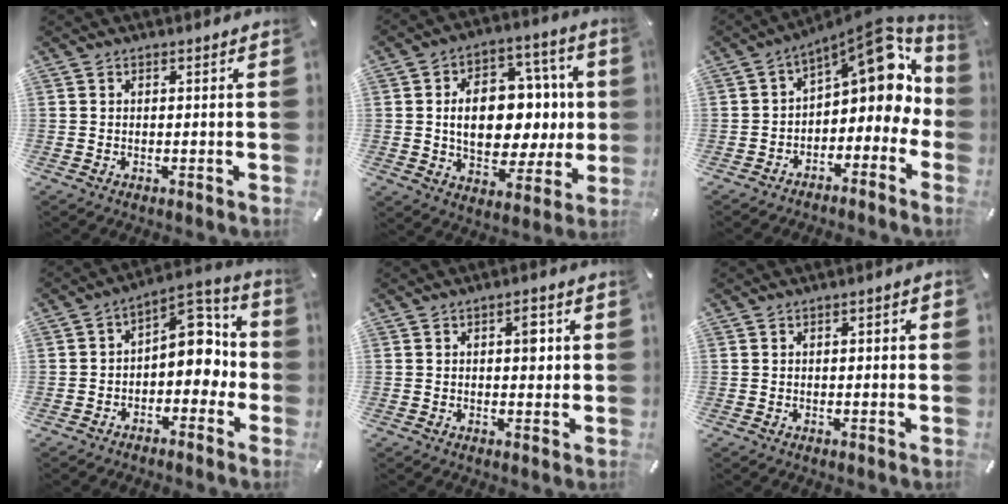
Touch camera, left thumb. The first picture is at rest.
{"total": 16.1, "force": [0.7, 11.7, 11.0], "torque": [-0.156, 0.000, 0.021]}
{"total": 12.5, "force": [6.1, 6.3, 8.9], "torque": [-0.114, -0.052, 0.105]}
{"total": 10.4, "force": [0.8, 7.4, 7.4], "torque": [-0.070, -0.021, 0.009]}
{"total": 4.1, "force": [0.8, 2.2, 3.4], "torque": [-0.038, -0.004, 0.005]}
{"total": 1.3, "force": [-0.1, 0.7, 1.1], "torque": [-0.020, 0.005, -0.003]}